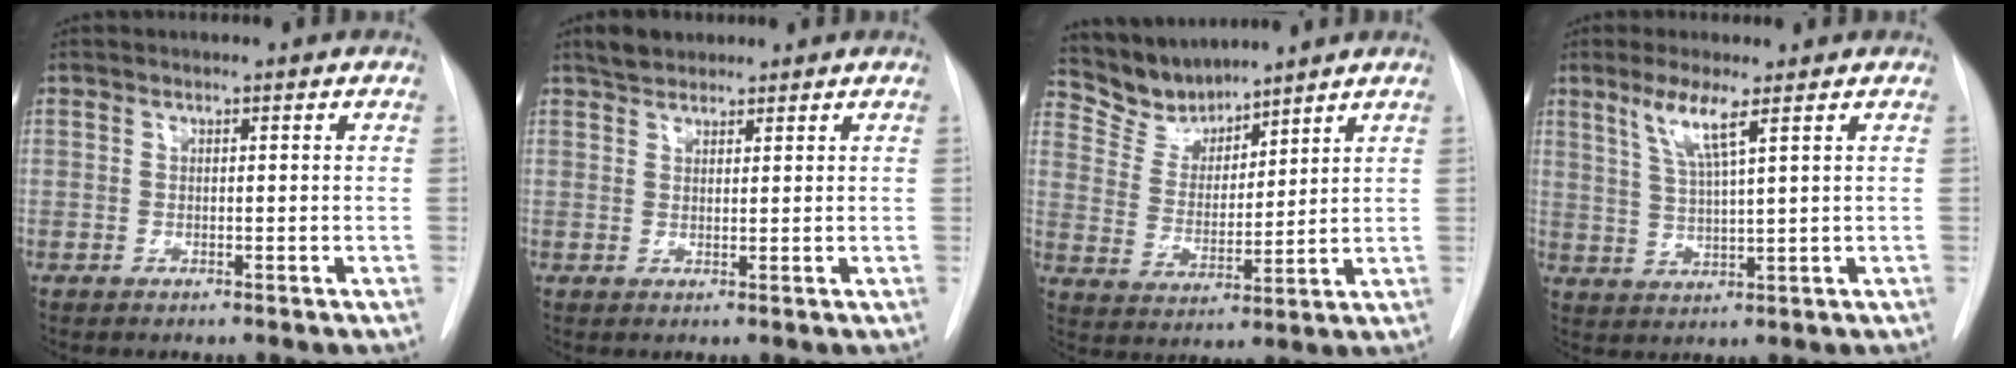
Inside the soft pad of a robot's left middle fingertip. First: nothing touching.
{"total": 3.0, "force": [2.5, 1.3, 0.8], "torque": [-0.018, 0.010, 0.042]}
{"total": 7.6, "force": [7.3, 2.0, 0.3], "torque": [-0.012, 0.005, 0.154]}
{"total": 5.6, "force": [3.1, -0.3, 4.7], "torque": [-0.095, -0.007, 0.062]}